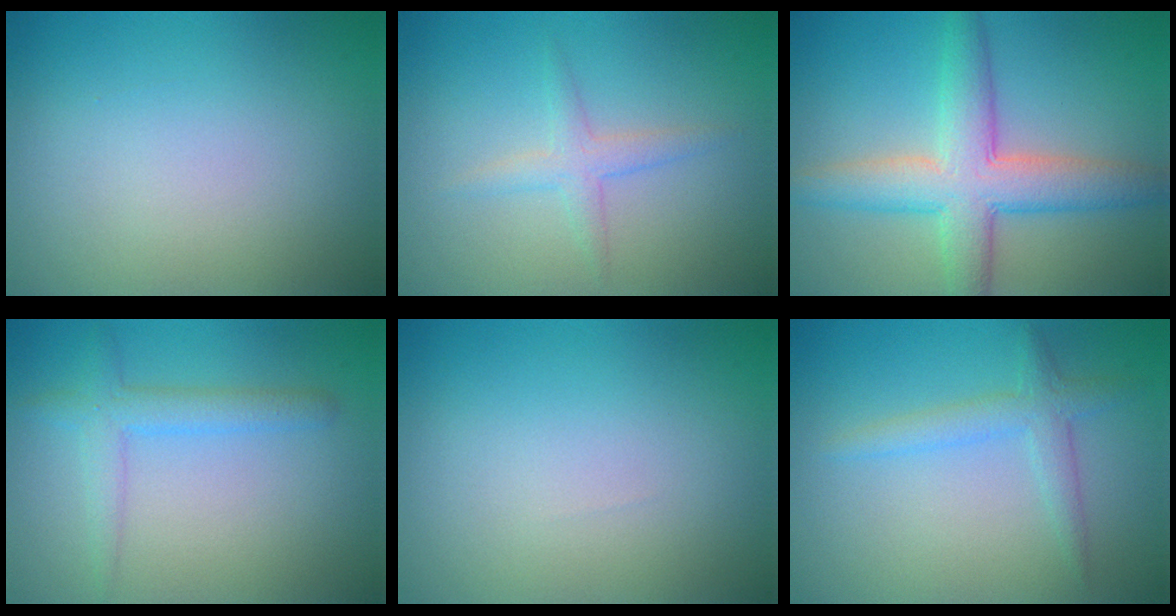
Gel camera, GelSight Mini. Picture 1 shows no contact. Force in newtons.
{"total": 1.8, "press": 1.8, "slide": 0.1}
{"total": 6.5, "press": 6.5, "slide": 0.3}
{"total": 2.7, "press": 2.7, "slide": 0.2}
{"total": 0.0}
{"total": 2.3, "press": 2.3, "slide": 0.1}